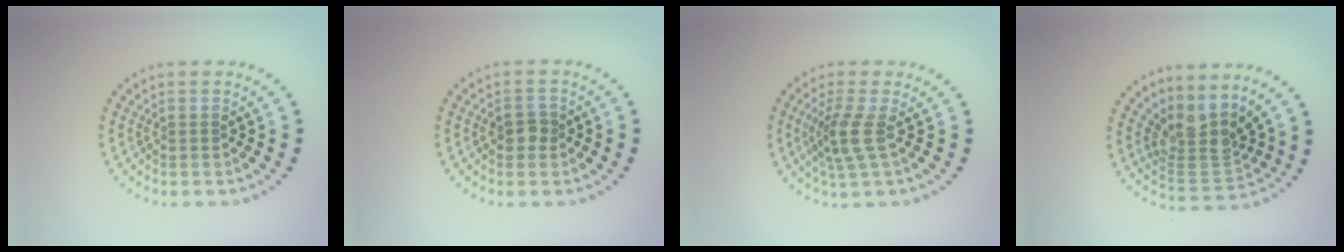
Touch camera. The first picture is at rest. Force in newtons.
{"total": 1.6, "press": 1.5, "slide": 0.4}
{"total": 2.7, "press": 2.1, "slide": 1.7}
{"total": 3.8, "press": 2.6, "slide": 2.8}